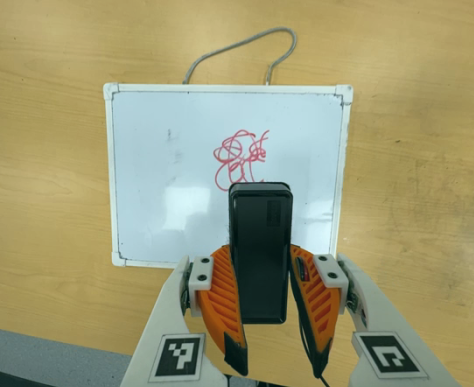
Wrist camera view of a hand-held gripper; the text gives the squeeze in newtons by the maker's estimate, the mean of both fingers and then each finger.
{"total": 7.7, "left": 5.4, "right": 10.1}